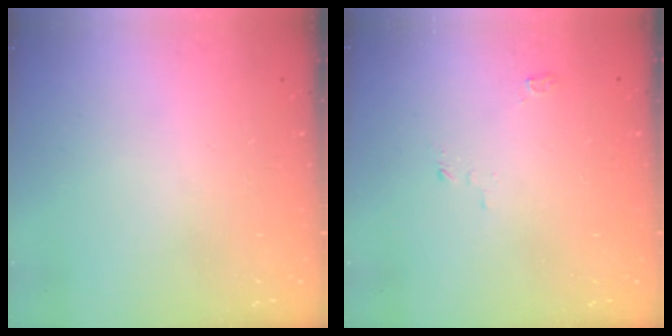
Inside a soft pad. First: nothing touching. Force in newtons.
{"total": 2.7, "press": 2.7, "slide": 0.3}